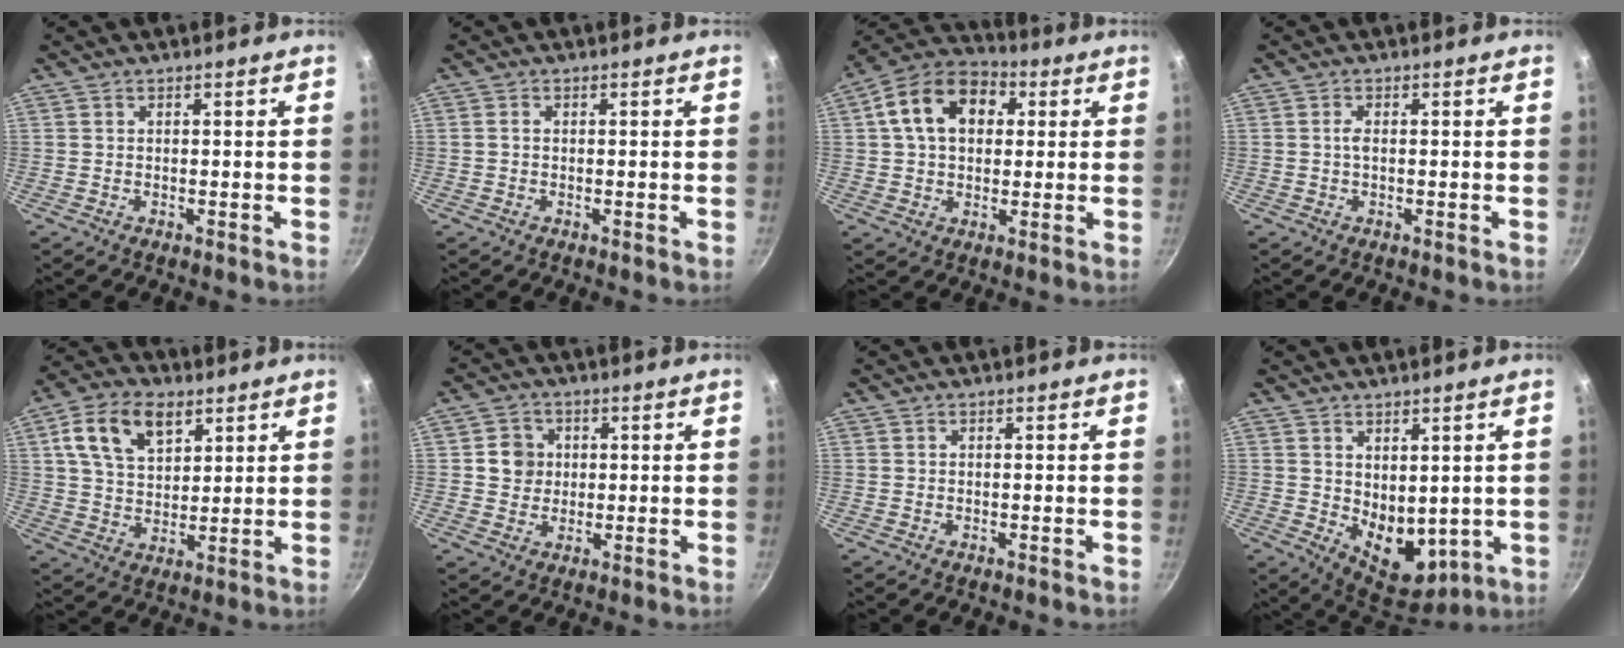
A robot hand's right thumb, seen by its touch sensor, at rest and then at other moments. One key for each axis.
{"total": 0.9, "fx": -0.1, "fy": 0.7, "fz": 0.6, "tx": -0.010, "ty": 0.004, "tz": -0.002}
{"total": 14.5, "fx": 3.5, "fy": 10.2, "fz": 9.6, "tx": -0.137, "ty": 0.023, "tz": 0.039}
{"total": 1.3, "fx": 0.0, "fy": 0.5, "fz": 1.1, "tx": -0.023, "ty": 0.003, "tz": -0.002}
{"total": 12.6, "fx": 5.5, "fy": 7.8, "fz": 8.2, "tx": -0.126, "ty": -0.009, "tz": 0.094}
{"total": 5.2, "fx": 0.8, "fy": 4.9, "fz": 1.7, "tx": 0.005, "ty": 0.004, "tz": 0.008}
{"total": 0.0}
{"total": 10.0, "fx": 1.2, "fy": 6.6, "fz": 7.3, "tx": -0.076, "ty": -0.035, "tz": 0.040}